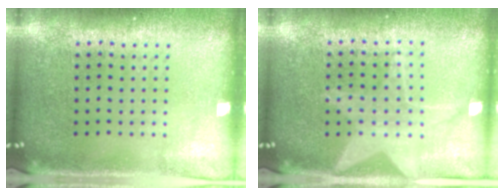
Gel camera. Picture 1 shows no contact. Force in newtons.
{"total": 1.5, "press": 1.5, "slide": 0.4}